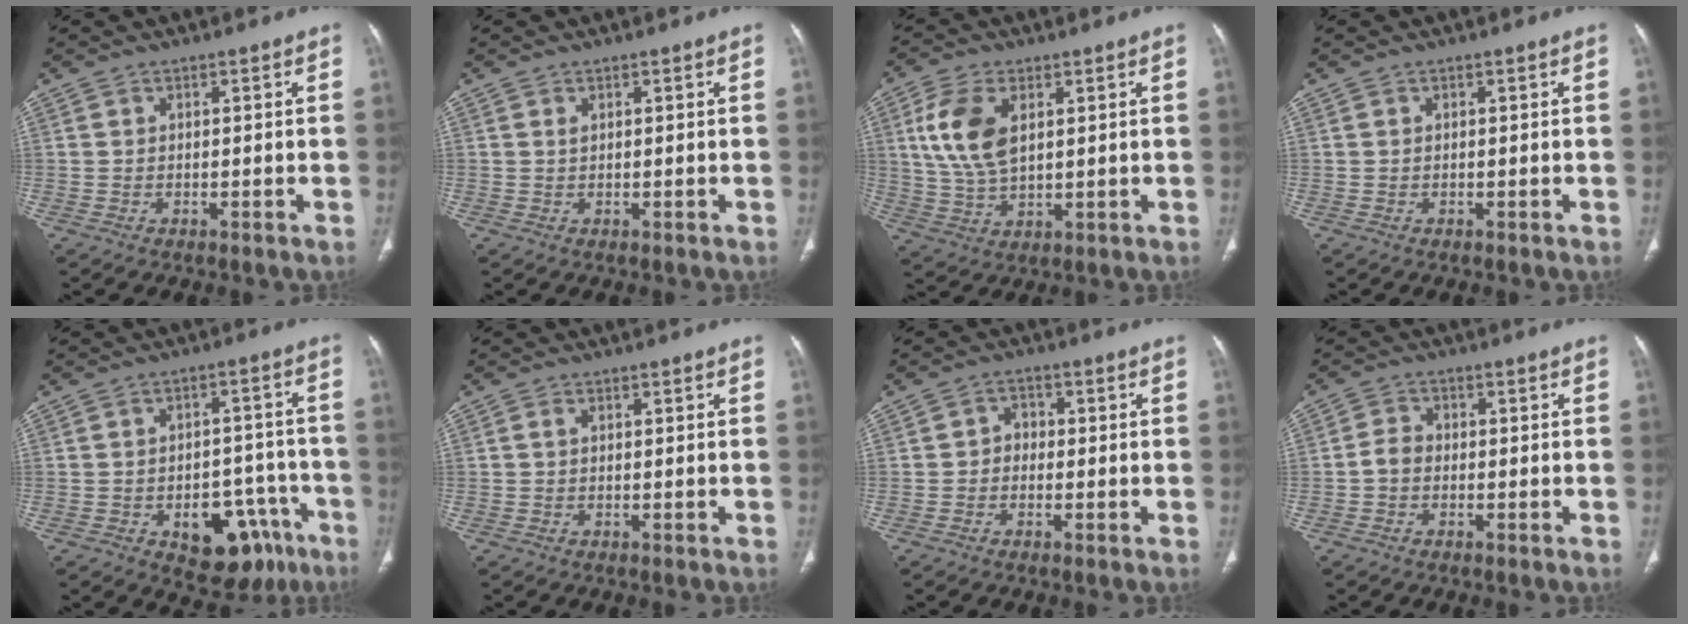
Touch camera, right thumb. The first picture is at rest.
{"total": 0.5, "force": [0.3, 0.3, 0.3], "torque": [-0.006, 0.001, 0.006]}
{"total": 10.5, "force": [3.0, 5.8, 8.2], "torque": [-0.168, -0.006, 0.062]}
{"total": 0.0}
{"total": 14.4, "force": [-7.2, 8.6, 9.0], "torque": [-0.075, 0.050, -0.086]}
{"total": 0.6, "force": [0.0, 0.4, 0.5], "torque": [-0.010, 0.001, -0.001]}
{"total": 2.7, "force": [-0.5, 2.3, 1.3], "torque": [0.001, 0.014, -0.017]}
{"total": 2.7, "force": [-0.8, 2.0, 1.6], "torque": [-0.024, 0.010, -0.022]}